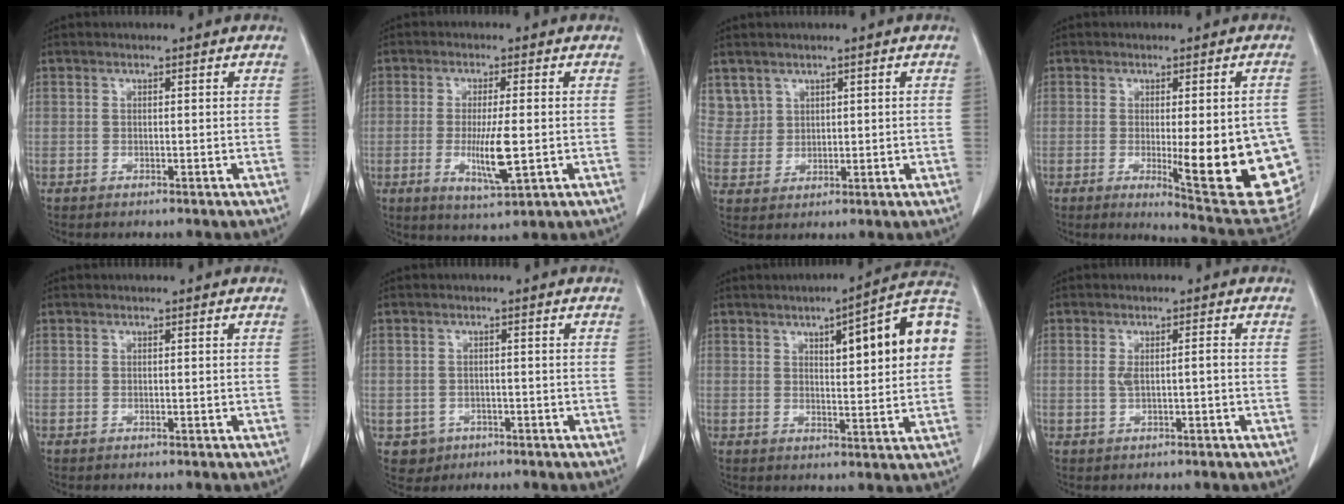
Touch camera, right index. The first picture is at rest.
{"total": 7.2, "force": [-1.2, 0.8, 7.0], "torque": [-0.131, -0.017, -0.020]}
{"total": 4.2, "force": [2.8, 3.2, -0.1], "torque": [0.012, 0.003, 0.060]}
{"total": 16.6, "force": [-3.4, 2.9, 16.0], "torque": [-0.116, -0.011, -0.026]}
{"total": 0.0}
{"total": 3.1, "force": [-1.2, 2.9, 0.2], "torque": [0.002, 0.011, -0.012]}
{"total": 14.5, "force": [3.6, 2.4, 13.9], "torque": [-0.188, 0.029, 0.044]}
{"total": 2.3, "force": [-0.1, 0.5, 2.2], "torque": [-0.046, 0.006, 0.001]}